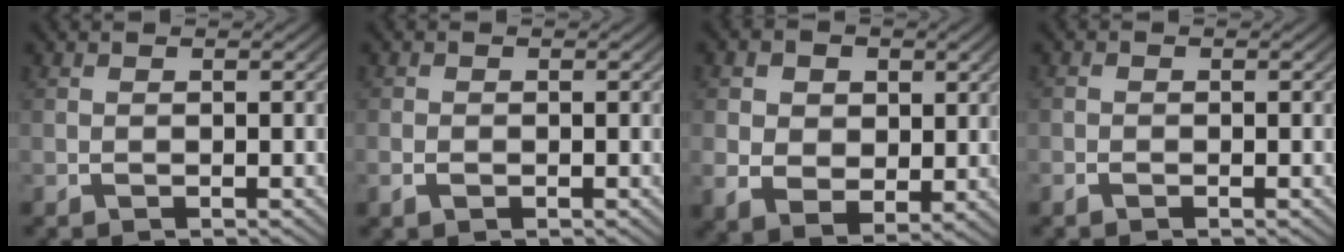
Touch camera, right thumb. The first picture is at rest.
{"total": 0.8, "force": [-0.3, 0.6, 0.5], "torque": [-0.013, -0.006, -0.005]}
{"total": 5.6, "force": [0.5, 4.5, 3.3], "torque": [-0.071, -0.029, 0.027]}
{"total": 0.6, "force": [-0.4, 0.4, 0.2], "torque": [-0.006, -0.004, -0.011]}